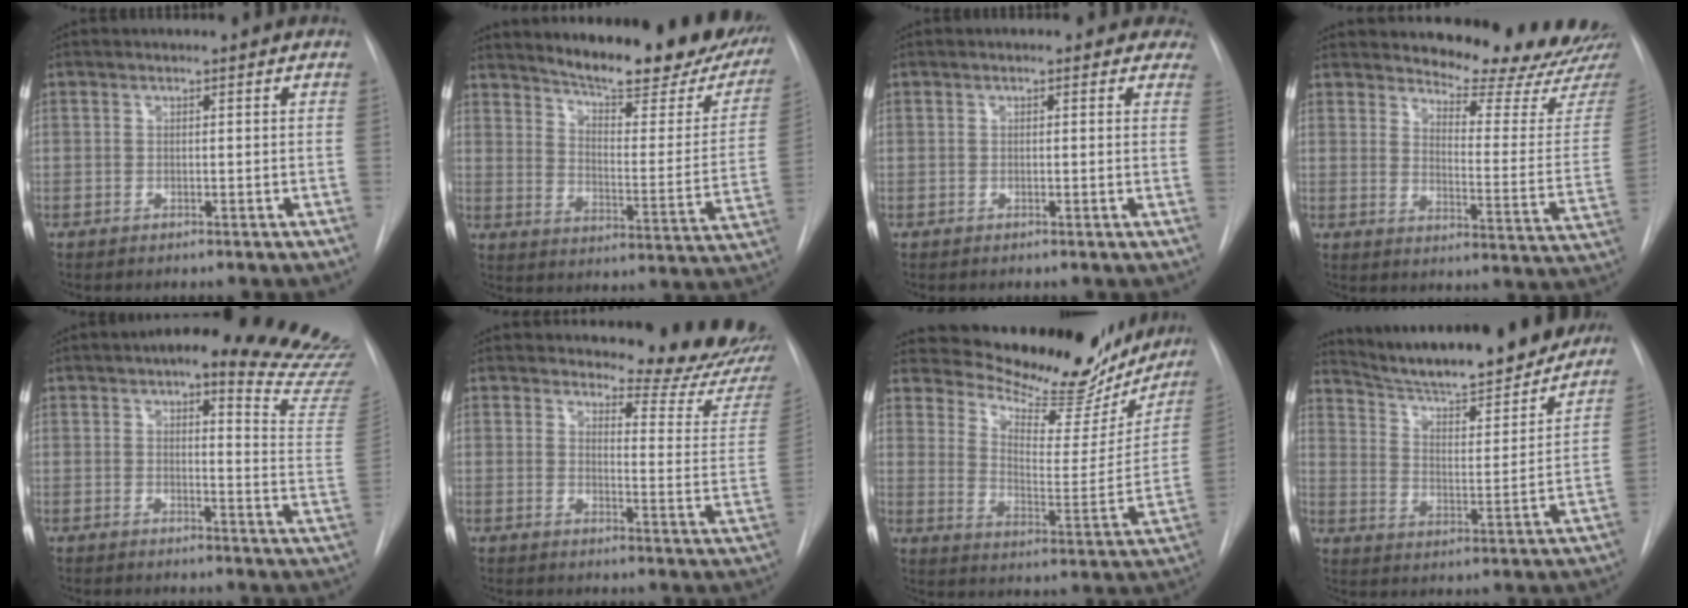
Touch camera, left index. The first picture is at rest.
{"total": 24.8, "force": [20.9, 5.2, 12.2], "torque": [-0.167, -0.058, 0.260]}
{"total": 3.7, "force": [2.8, 2.0, 1.3], "torque": [0.007, 0.002, 0.017]}
{"total": 16.5, "force": [15.9, 0.7, 4.3], "torque": [-0.050, -0.111, 0.189]}
{"total": 22.5, "force": [19.3, 3.1, 11.1], "torque": [-0.121, -0.085, 0.203]}
{"total": 14.9, "force": [14.5, 0.7, 3.1], "torque": [-0.024, -0.117, 0.152]}
{"total": 22.1, "force": [19.5, 6.7, 7.8], "torque": [-0.107, -0.035, 0.259]}
{"total": 20.6, "force": [18.6, 2.6, 8.3], "torque": [-0.133, -0.016, 0.272]}